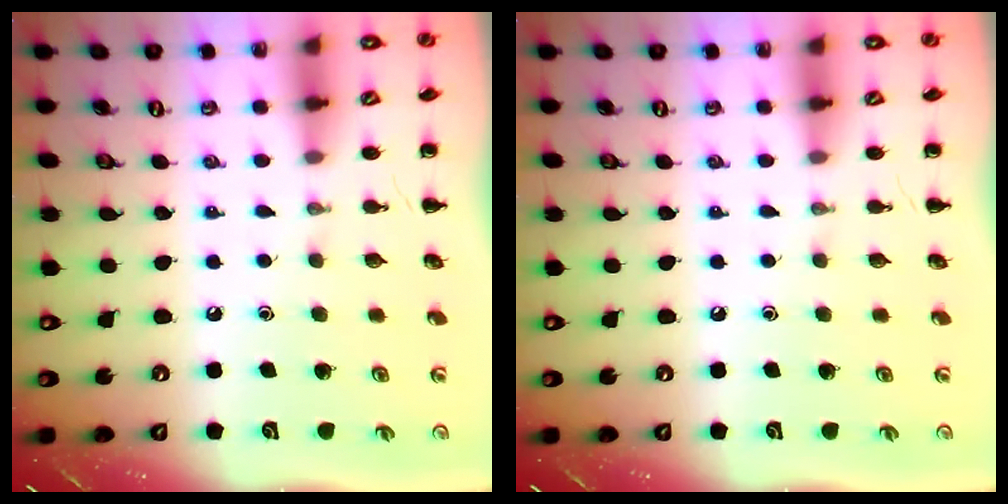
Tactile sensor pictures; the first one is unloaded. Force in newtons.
{"total": 0.0}